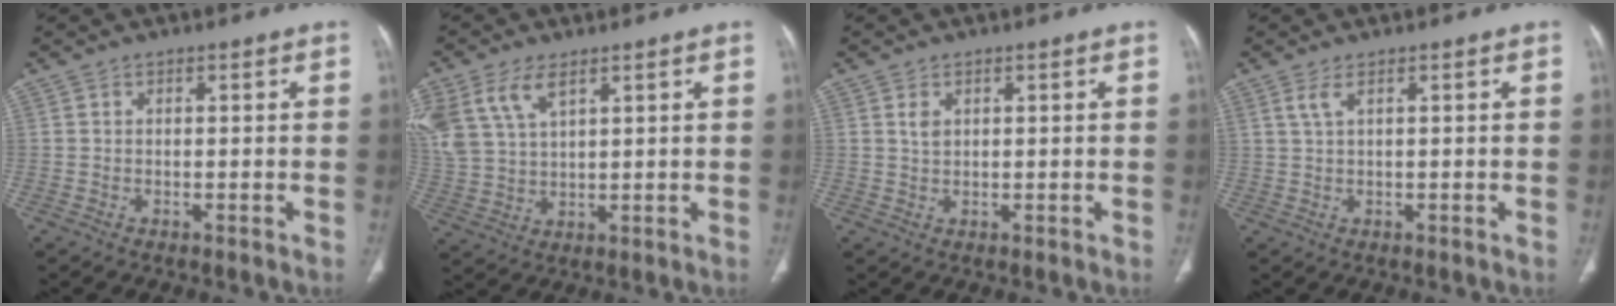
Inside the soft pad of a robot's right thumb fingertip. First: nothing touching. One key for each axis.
{"total": 11.1, "fx": 5.9, "fy": 5.9, "fz": 7.4, "tx": -0.166, "ty": -0.003, "tz": 0.129}
{"total": 1.9, "fx": 0.9, "fy": 1.2, "fz": 1.2, "tx": -0.022, "ty": -0.003, "tz": 0.023}
{"total": 2.2, "fx": 1.2, "fy": 0.4, "fz": 1.8, "tx": -0.048, "ty": 0.002, "tz": 0.032}